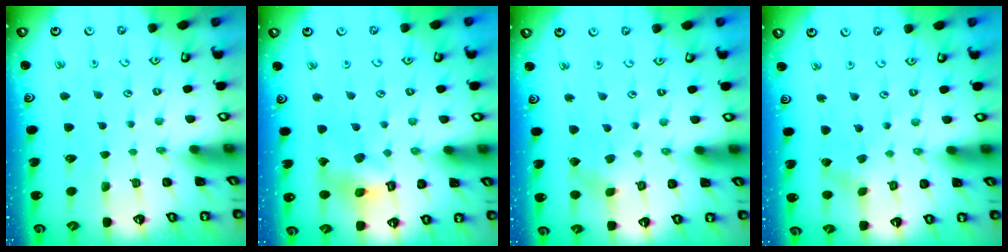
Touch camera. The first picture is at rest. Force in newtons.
{"total": 10.7, "press": 10.7, "slide": 1.1}
{"total": 3.0, "press": 3.0, "slide": 0.2}
{"total": 0.0}